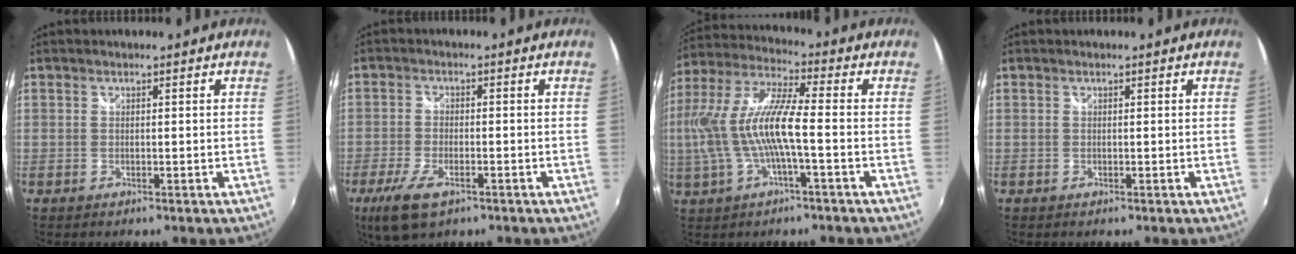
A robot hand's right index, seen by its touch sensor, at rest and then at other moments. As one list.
[{"total": 8.5, "force": [-4.9, 3.6, 6.0], "torque": [-0.147, -0.025, -0.091]}, {"total": 14.2, "force": [-1.7, 2.5, 13.9], "torque": [-0.263, -0.001, -0.029]}, {"total": 0.0}]